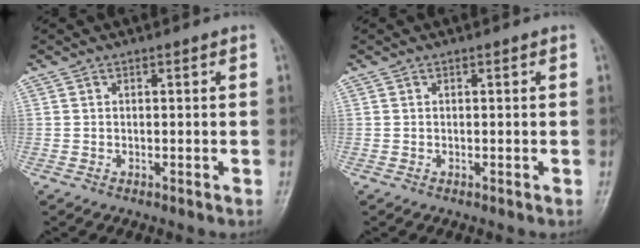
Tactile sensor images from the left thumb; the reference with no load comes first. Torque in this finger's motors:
{"motor_torque": [0.00, 0.00, 0.00, 0.00, 0.00]}